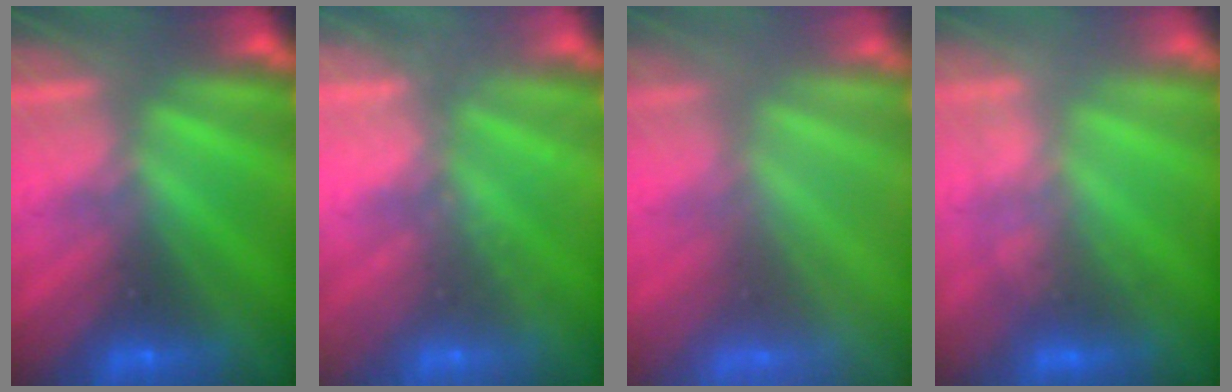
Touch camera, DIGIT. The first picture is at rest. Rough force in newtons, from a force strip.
{"total": 1.9}
{"total": 8.0}
{"total": 2.7}